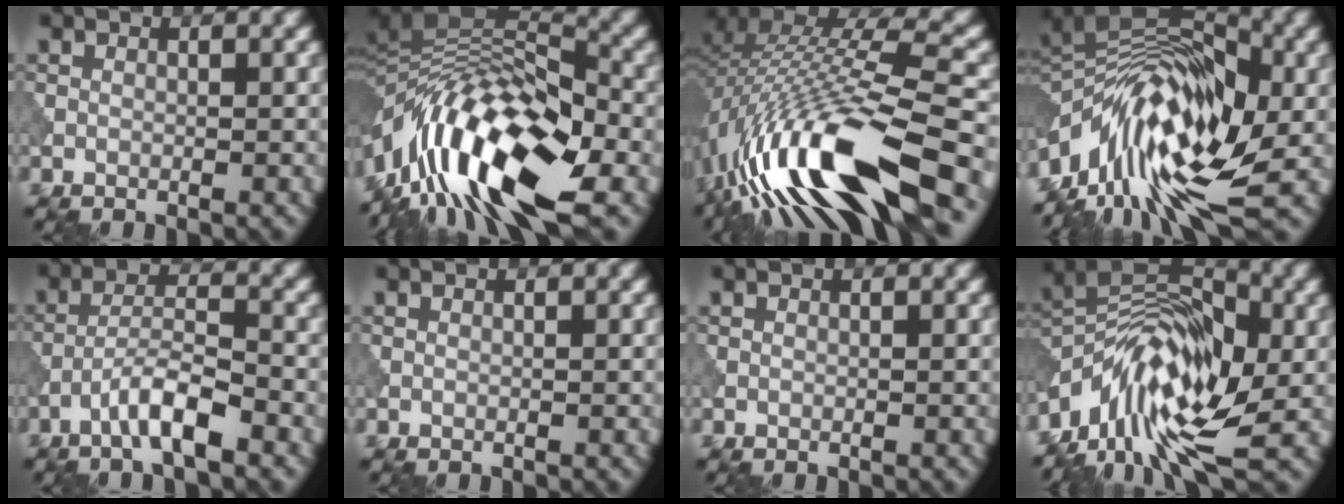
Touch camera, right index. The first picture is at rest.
{"total": 15.1, "force": [-5.9, 5.9, 12.6], "torque": [-0.230, 0.026, -0.115]}
{"total": 15.8, "force": [-6.3, 5.3, 13.5], "torque": [-0.261, 0.022, -0.109]}
{"total": 14.2, "force": [-4.6, 6.7, 11.6], "torque": [-0.197, 0.031, -0.100]}
{"total": 4.2, "force": [-2.6, 0.7, 3.2], "torque": [-0.058, 0.016, -0.054]}
{"total": 0.0}
{"total": 0.0}
{"total": 12.0, "force": [-5.4, 5.6, 9.1], "torque": [-0.158, 0.030, -0.111]}